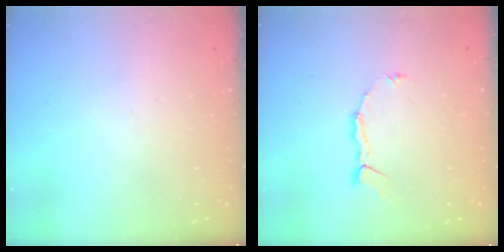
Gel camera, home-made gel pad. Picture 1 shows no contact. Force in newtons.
{"total": 3.5, "press": 3.5, "slide": 0.3}